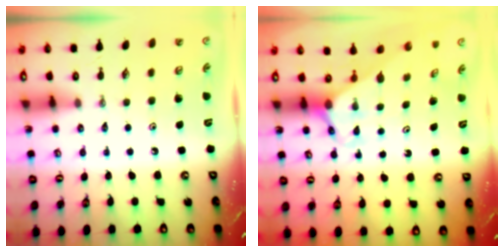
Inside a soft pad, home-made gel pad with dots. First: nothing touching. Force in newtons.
{"total": 2.6, "press": 2.6, "slide": 0.1}